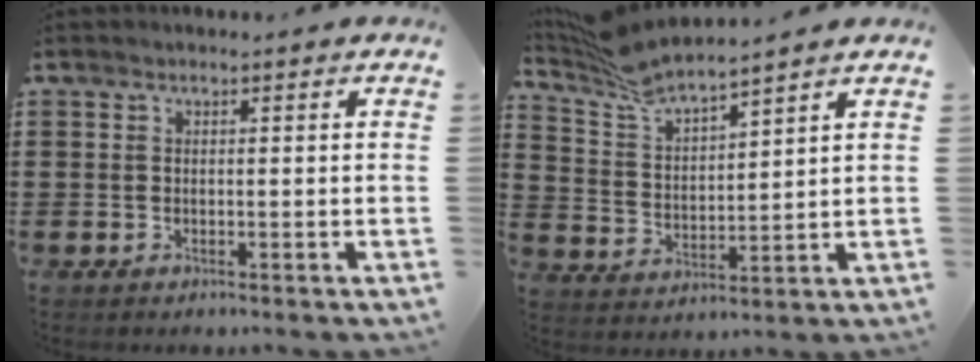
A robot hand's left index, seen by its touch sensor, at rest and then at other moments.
{"total": 6.6, "force": [6.2, 0.4, 2.0], "torque": [-0.065, -0.028, 0.111]}